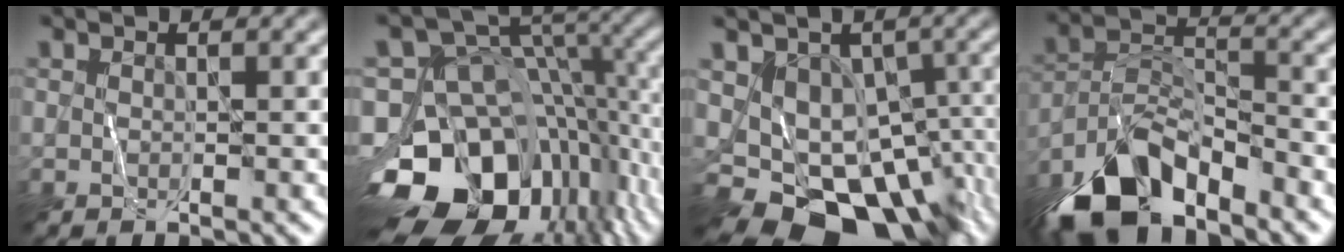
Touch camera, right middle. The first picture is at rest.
{"total": 16.3, "force": [-6.4, 11.0, 10.2], "torque": [-0.188, -0.002, -0.108]}
{"total": 12.9, "force": [-5.6, 9.0, 7.4], "torque": [-0.108, -0.018, -0.061]}
{"total": 8.4, "force": [-6.3, 3.3, 4.5], "torque": [-0.085, -0.004, -0.126]}